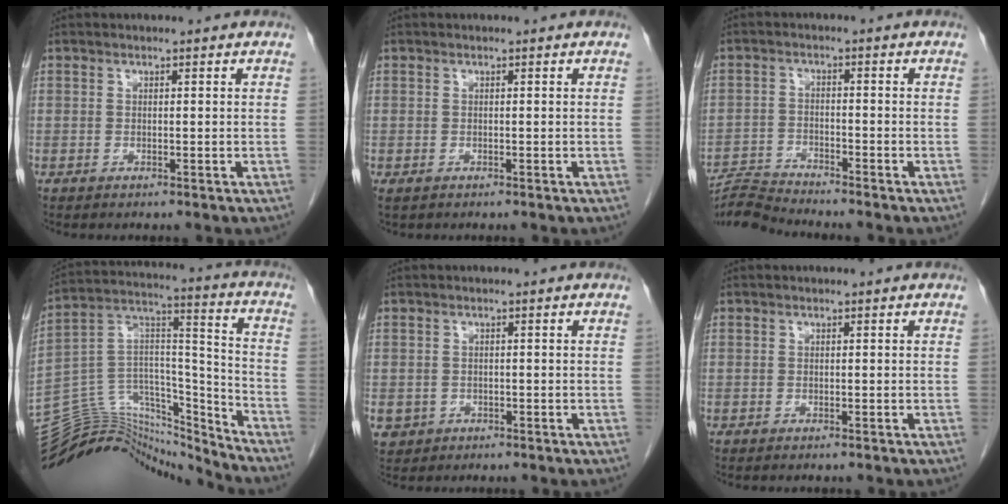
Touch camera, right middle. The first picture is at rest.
{"total": 0.6, "force": [-0.2, 0.4, 0.3], "torque": [-0.007, 0.000, 0.002]}
{"total": 5.3, "force": [-5.0, -1.8, -0.8], "torque": [0.006, -0.011, -0.094]}
{"total": 21.1, "force": [-20.3, 4.9, 2.7], "torque": [-0.058, 0.072, -0.329]}
{"total": 3.7, "force": [-1.6, 3.3, 0.7], "torque": [-0.014, 0.002, -0.020]}
{"total": 0.0}